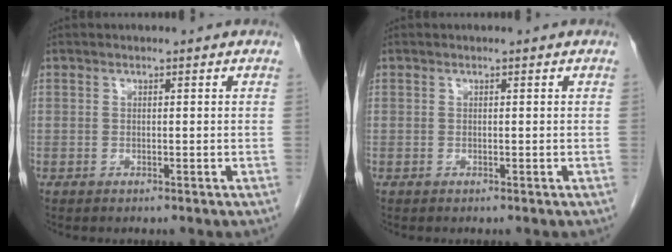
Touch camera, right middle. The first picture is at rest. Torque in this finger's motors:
{"motor_torque": [0.00, 0.00, 0.00, 0.01]}